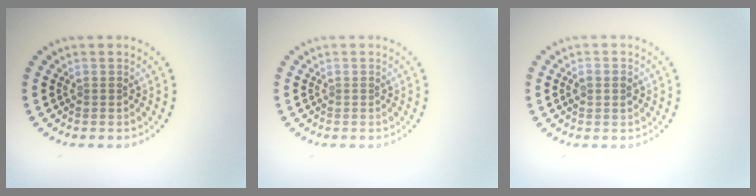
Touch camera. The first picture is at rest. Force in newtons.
{"total": 0.0}
{"total": 1.3, "press": 1.3, "slide": 0.1}